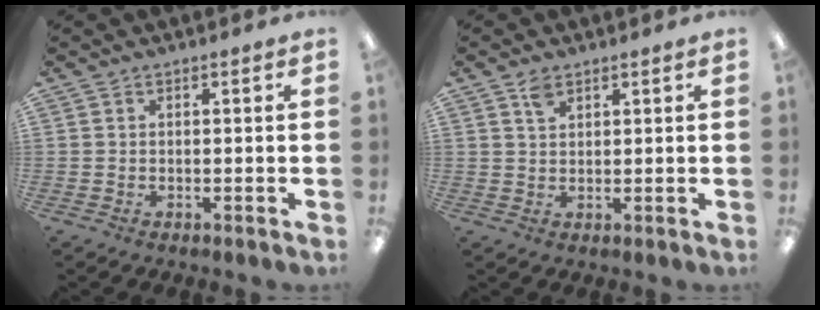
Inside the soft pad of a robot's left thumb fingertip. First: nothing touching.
{"total": 2.6, "force": [1.9, 1.3, 1.3], "torque": [-0.021, -0.005, 0.034]}